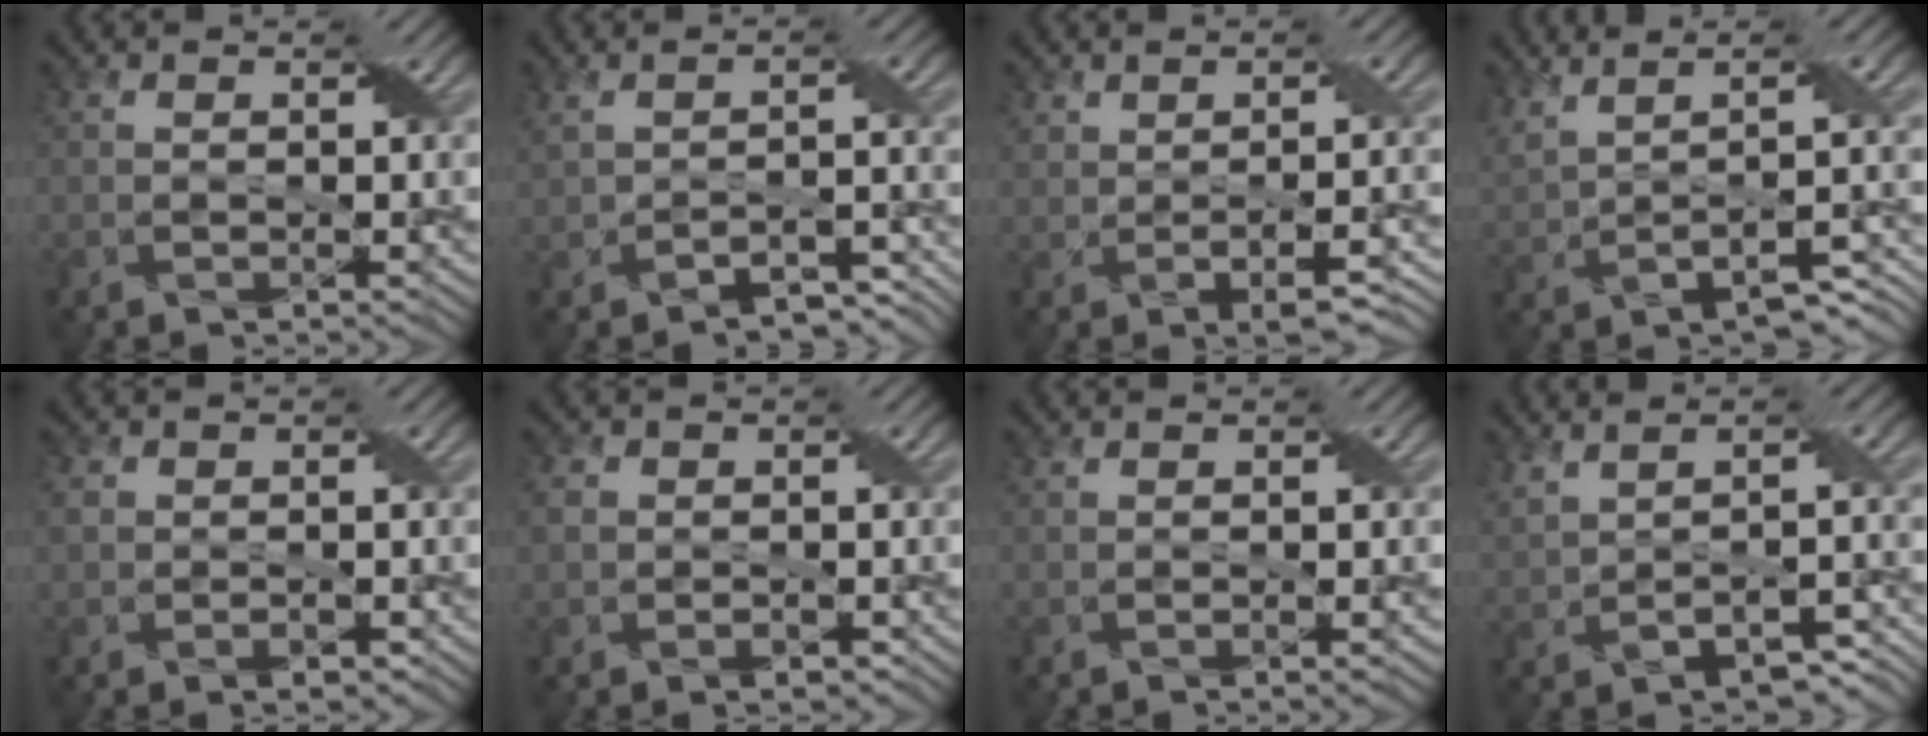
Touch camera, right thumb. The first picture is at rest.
{"total": 4.4, "force": [-2.6, 1.5, 3.2], "torque": [-0.061, -0.003, -0.041]}
{"total": 5.7, "force": [-0.8, 2.6, 5.0], "torque": [-0.086, -0.001, -0.005]}
{"total": 9.5, "force": [1.7, 3.2, 8.8], "torque": [-0.168, 0.009, 0.049]}
{"total": 3.3, "force": [-0.6, 2.5, 2.0], "torque": [-0.036, -0.005, -0.012]}
{"total": 3.6, "force": [-0.5, 2.9, 2.0], "torque": [-0.046, -0.003, -0.007]}
{"total": 0.9, "force": [-0.3, 0.0, 0.9], "torque": [-0.013, 0.004, -0.005]}
{"total": 5.3, "force": [0.1, 2.1, 4.8], "torque": [-0.098, -0.004, 0.014]}